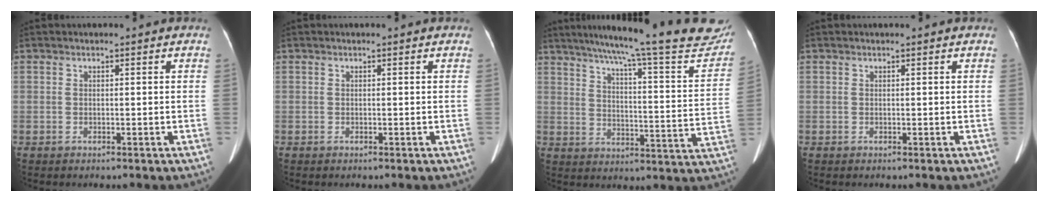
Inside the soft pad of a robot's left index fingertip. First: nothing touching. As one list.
[{"total": 0.0}, {"total": 27.6, "force": [23.9, 2.5, 13.6], "torque": [-0.199, -0.054, 0.293]}, {"total": 0.0}]